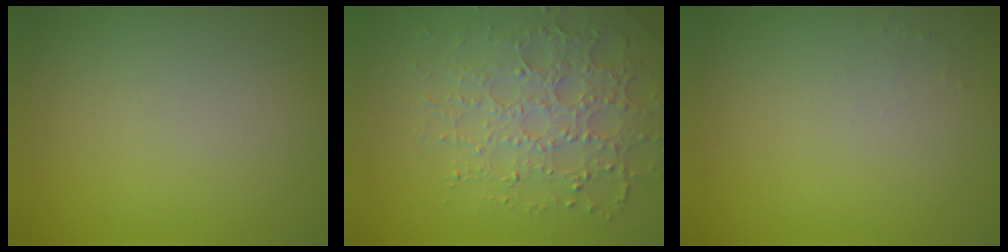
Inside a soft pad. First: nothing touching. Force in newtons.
{"total": 4.9, "press": 4.2, "slide": 2.4}
{"total": 0.5, "press": 0.5, "slide": 0.2}